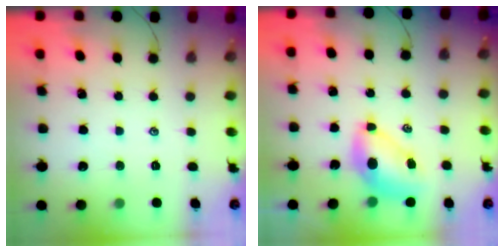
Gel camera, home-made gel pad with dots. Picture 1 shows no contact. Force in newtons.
{"total": 8.4, "press": 8.2, "slide": 1.8}